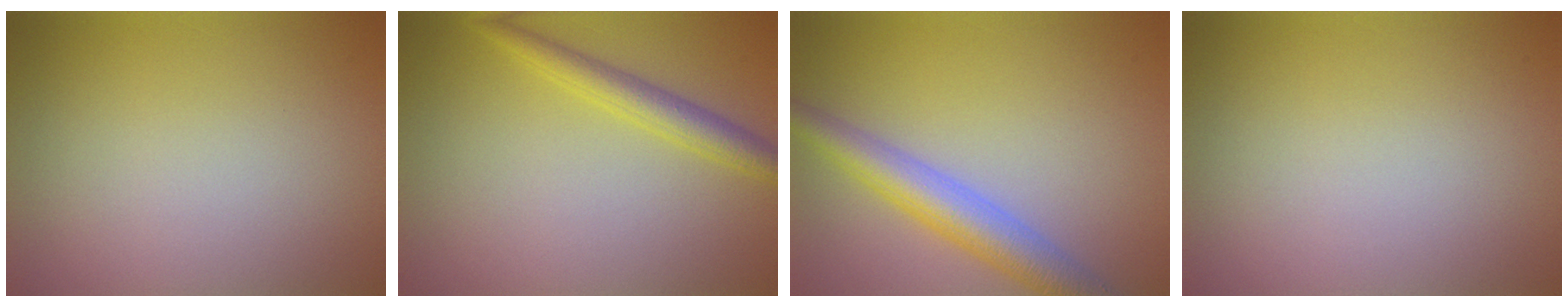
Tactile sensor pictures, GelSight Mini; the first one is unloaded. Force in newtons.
{"total": 2.8, "press": 2.7, "slide": 0.2}
{"total": 5.0, "press": 5.0, "slide": 0.3}
{"total": 0.0}